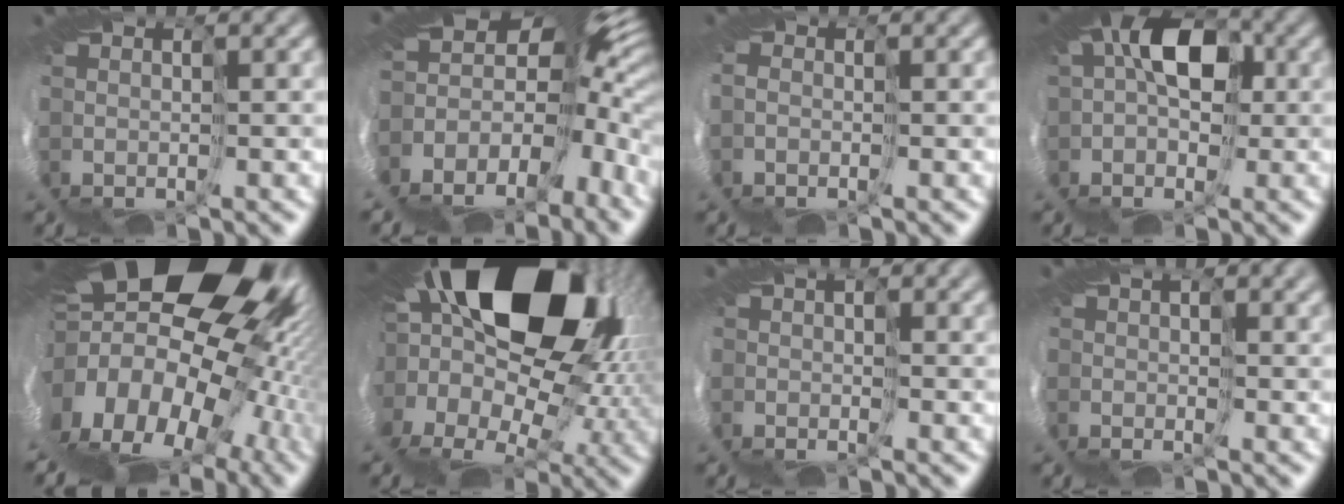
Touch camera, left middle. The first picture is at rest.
{"total": 12.1, "force": [-2.4, 6.2, 10.1], "torque": [-0.131, -0.005, 0.000]}
{"total": 0.6, "force": [-0.6, 0.1, -0.1], "torque": [-0.008, -0.005, -0.016]}
{"total": 6.8, "force": [1.6, 4.1, 5.2], "torque": [-0.082, 0.025, 0.005]}
{"total": 18.1, "force": [0.2, 13.4, 12.2], "torque": [-0.208, -0.012, -0.063]}
{"total": 19.5, "force": [6.2, 12.7, 13.4], "torque": [-0.232, 0.003, 0.071]}
{"total": 2.3, "force": [0.9, 1.6, 1.4], "torque": [-0.032, 0.010, 0.006]}
{"total": 3.1, "force": [1.4, 1.8, 2.1], "torque": [-0.047, 0.014, 0.014]}